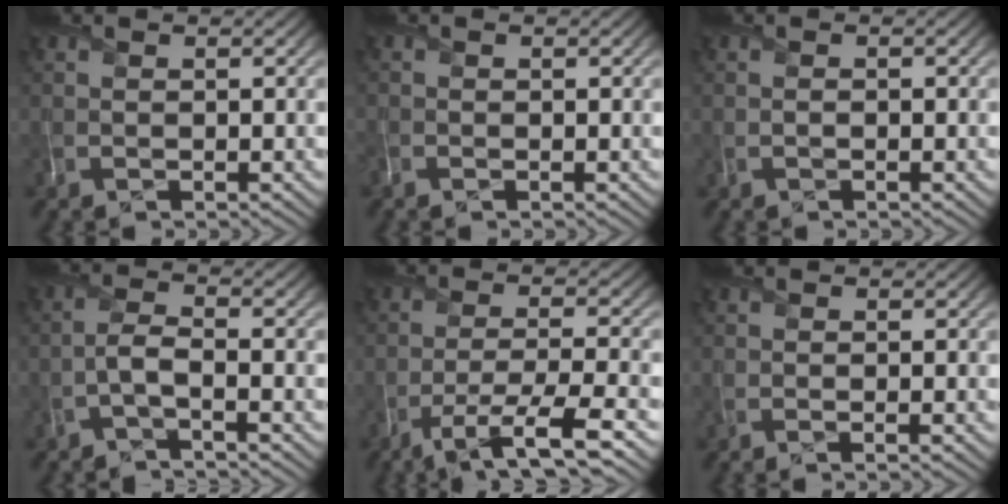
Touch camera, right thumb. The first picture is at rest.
{"total": 0.7, "force": [-0.7, 0.2, 0.3], "torque": [-0.009, -0.006, -0.019]}
{"total": 0.0}
{"total": 2.4, "force": [-1.2, 0.4, 2.0], "torque": [-0.042, 0.010, -0.037]}
{"total": 7.1, "force": [-4.0, 1.4, 5.7], "torque": [-0.104, 0.000, -0.072]}
{"total": 0.7, "force": [-0.1, -0.1, 0.6], "torque": [-0.007, 0.000, -0.005]}